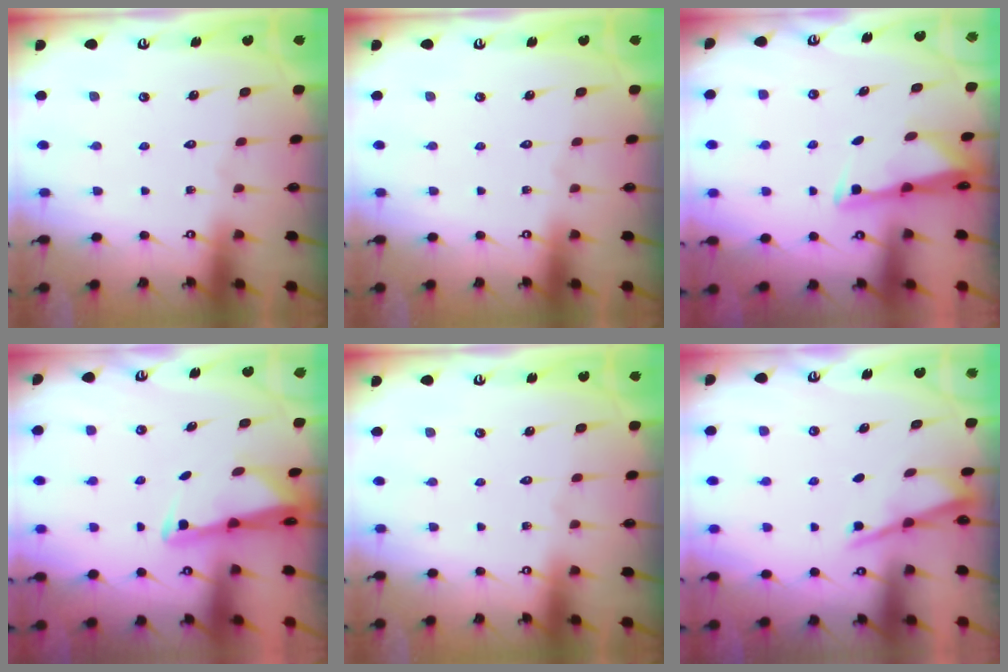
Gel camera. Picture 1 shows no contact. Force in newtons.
{"total": 0.0}
{"total": 2.9, "press": 2.9, "slide": 0.4}
{"total": 2.7, "press": 2.7, "slide": 0.5}
{"total": 0.0}
{"total": 2.4, "press": 2.4, "slide": 0.2}